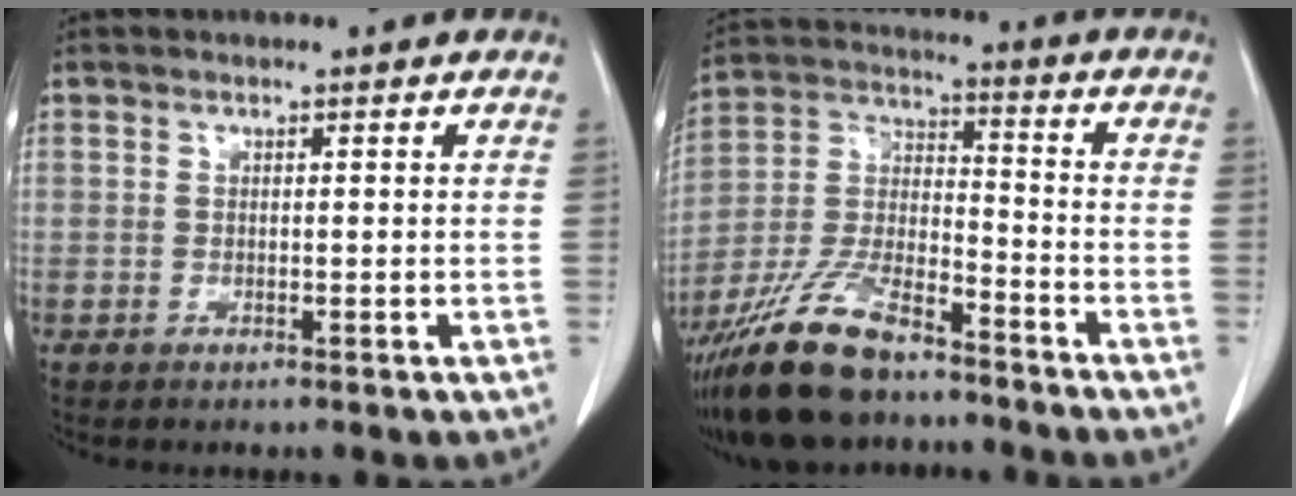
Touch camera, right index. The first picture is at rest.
{"total": 15.7, "force": [-12.2, 4.7, 8.7], "torque": [-0.189, -0.005, -0.227]}